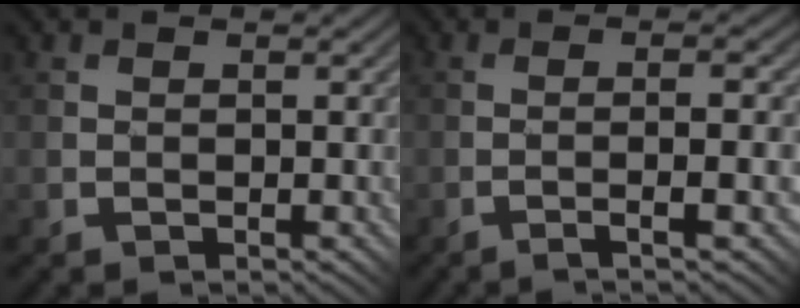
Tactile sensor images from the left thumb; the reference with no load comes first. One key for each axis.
{"total": 7.0, "fx": -1.9, "fy": 0.5, "fz": 6.8, "tx": -0.092, "ty": 0.010, "tz": -0.029}